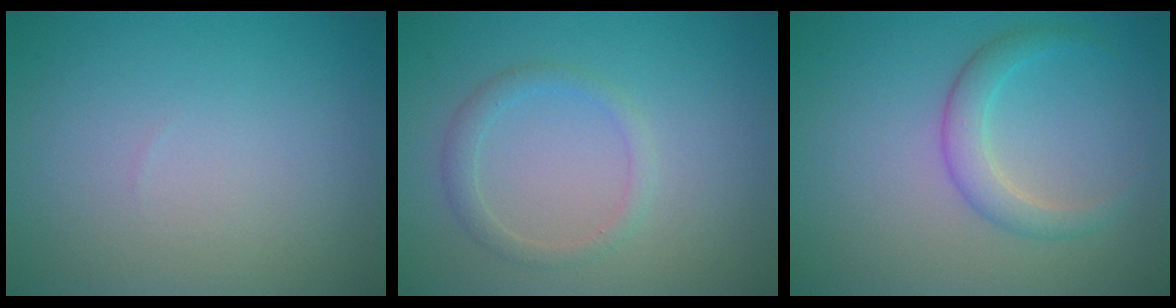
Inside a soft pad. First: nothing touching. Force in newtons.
{"total": 1.7, "press": 1.7, "slide": 0.1}
{"total": 2.5, "press": 2.5, "slide": 0.1}